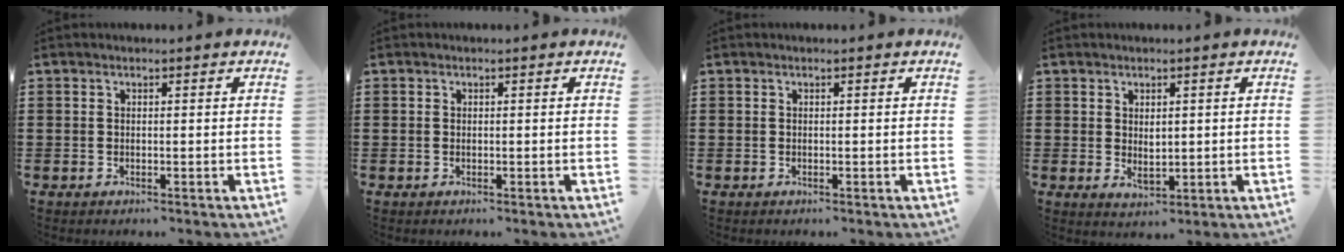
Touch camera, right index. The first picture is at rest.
{"total": 0.0}
{"total": 0.0}
{"total": 2.1, "force": [0.6, 1.3, 1.6], "torque": [-0.023, -0.001, 0.009]}